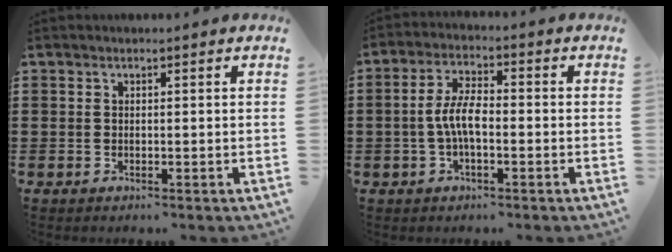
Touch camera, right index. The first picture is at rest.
{"total": 5.9, "force": [-1.0, 2.1, 5.4], "torque": [-0.122, -0.001, -0.026]}